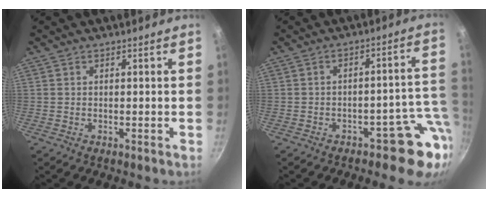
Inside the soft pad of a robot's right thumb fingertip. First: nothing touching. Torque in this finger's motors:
{"motor_torque": [-0.07, 0.05, 0.84, -0.97, 0.14]}